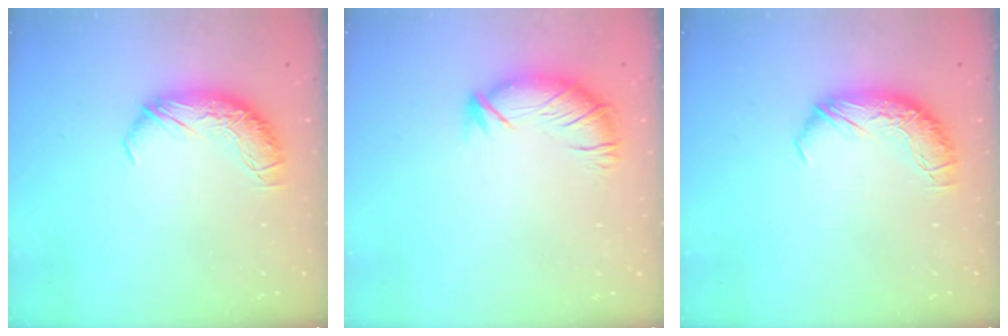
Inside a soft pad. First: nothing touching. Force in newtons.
{"total": 2.8, "press": 2.0, "slide": 2.0}
{"total": 0.0}